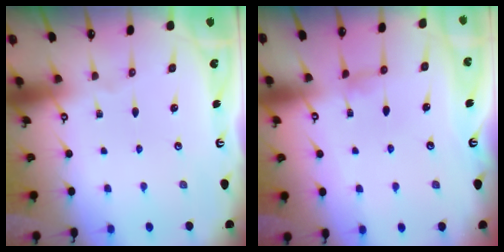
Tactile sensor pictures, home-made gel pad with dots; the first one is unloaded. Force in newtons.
{"total": 1.0, "press": 0.8, "slide": 0.7}